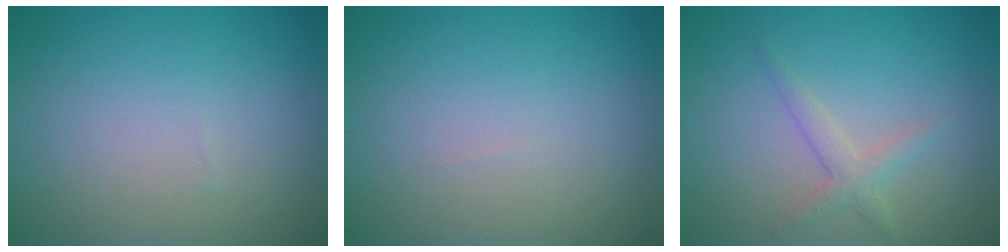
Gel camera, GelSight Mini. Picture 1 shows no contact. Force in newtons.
{"total": 0.0}
{"total": 1.8, "press": 1.8, "slide": 0.1}